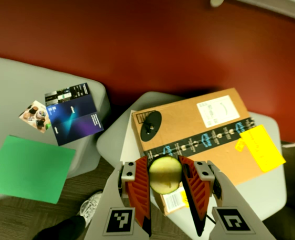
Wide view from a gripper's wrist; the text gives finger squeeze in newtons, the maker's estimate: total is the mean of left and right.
{"total": 11.9, "left": 12.1, "right": 11.7}